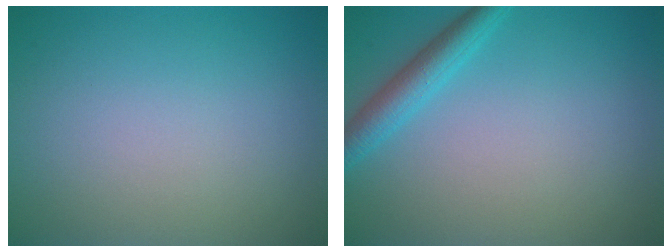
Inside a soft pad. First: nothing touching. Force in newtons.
{"total": 2.9, "press": 2.9, "slide": 0.1}